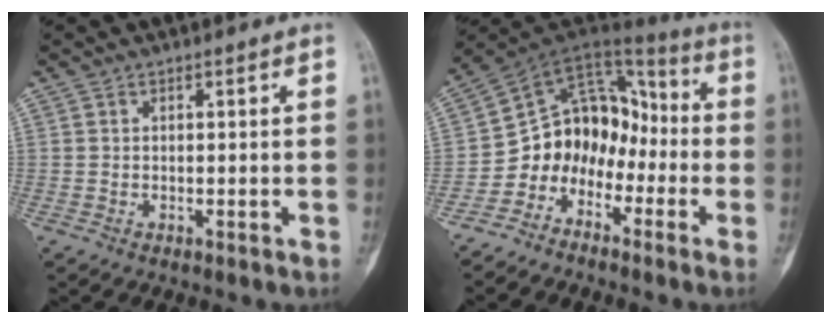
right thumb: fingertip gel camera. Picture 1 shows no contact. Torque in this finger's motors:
{"motor_torque": [0.25, 0.17, 0.72, -0.63, 0.04]}